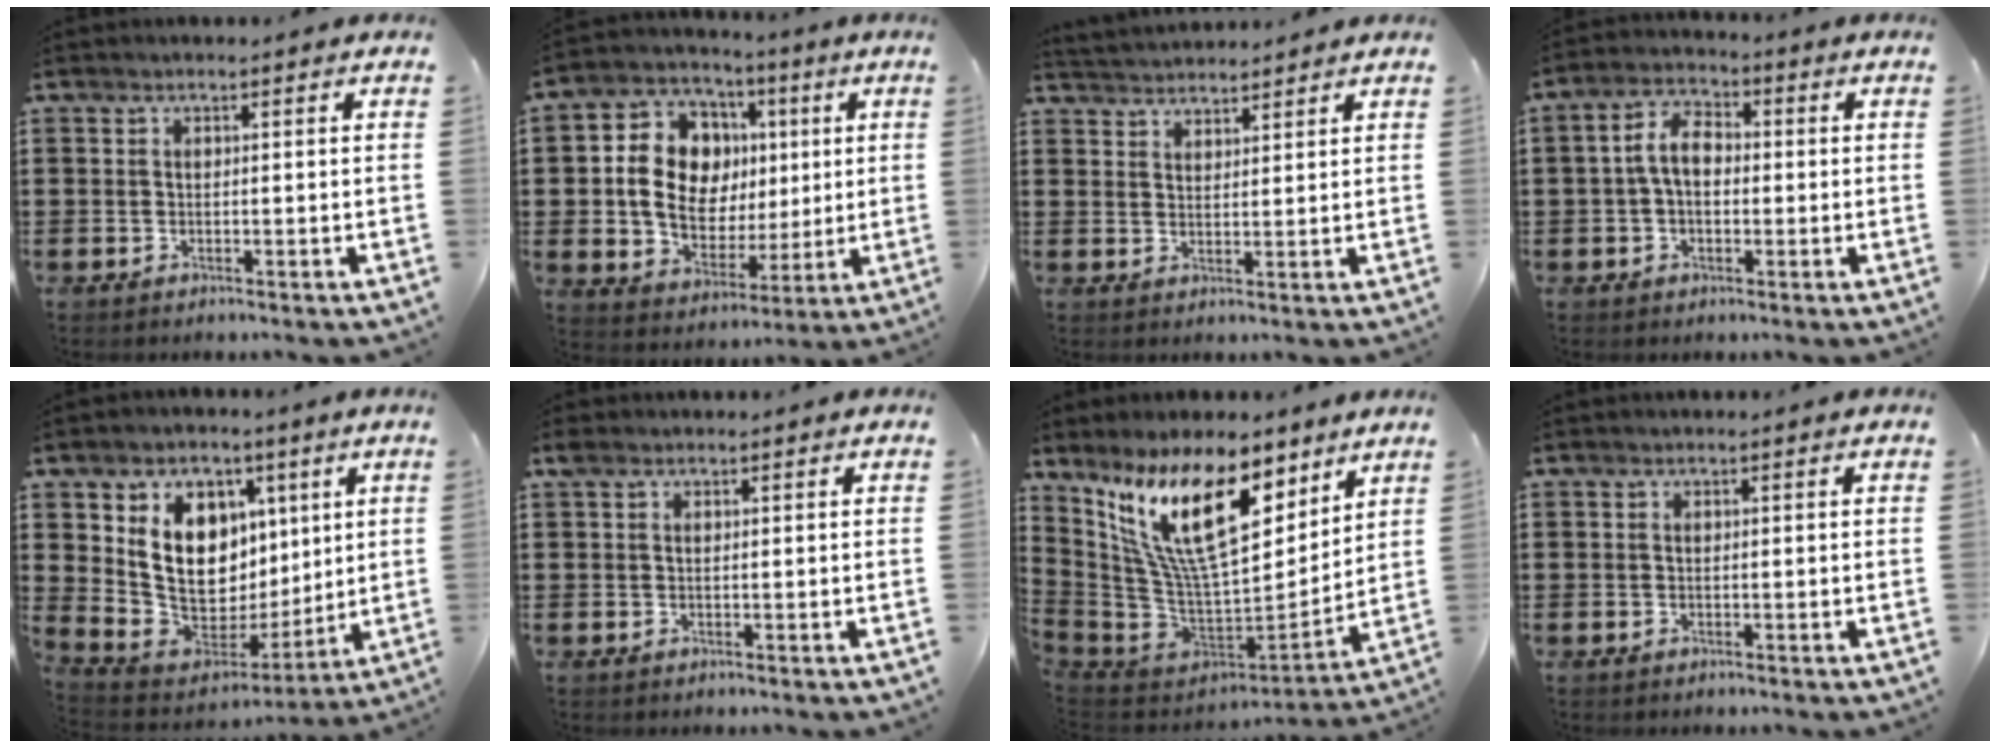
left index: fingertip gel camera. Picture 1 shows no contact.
{"total": 11.2, "force": [1.0, 9.4, 6.0], "torque": [-0.147, 0.017, 0.020]}
{"total": 2.7, "force": [2.7, 0.2, -0.3], "torque": [-0.004, -0.008, 0.051]}
{"total": 5.8, "force": [-0.1, 3.6, 4.5], "torque": [-0.105, 0.010, -0.008]}
{"total": 12.0, "force": [4.0, 9.5, 6.2], "torque": [-0.150, -0.018, 0.081]}
{"total": 0.7, "force": [0.3, 0.5, 0.4], "torque": [-0.010, 0.007, 0.003]}
{"total": 17.4, "force": [9.4, 6.1, 13.2], "torque": [-0.300, -0.051, 0.161]}
{"total": 0.0}